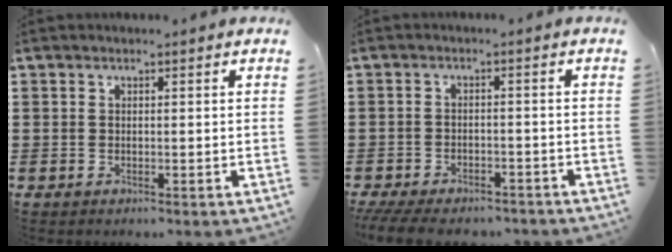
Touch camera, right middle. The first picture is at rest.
{"total": 4.0, "force": [-3.9, 0.6, 1.0], "torque": [-0.023, -0.004, -0.079]}